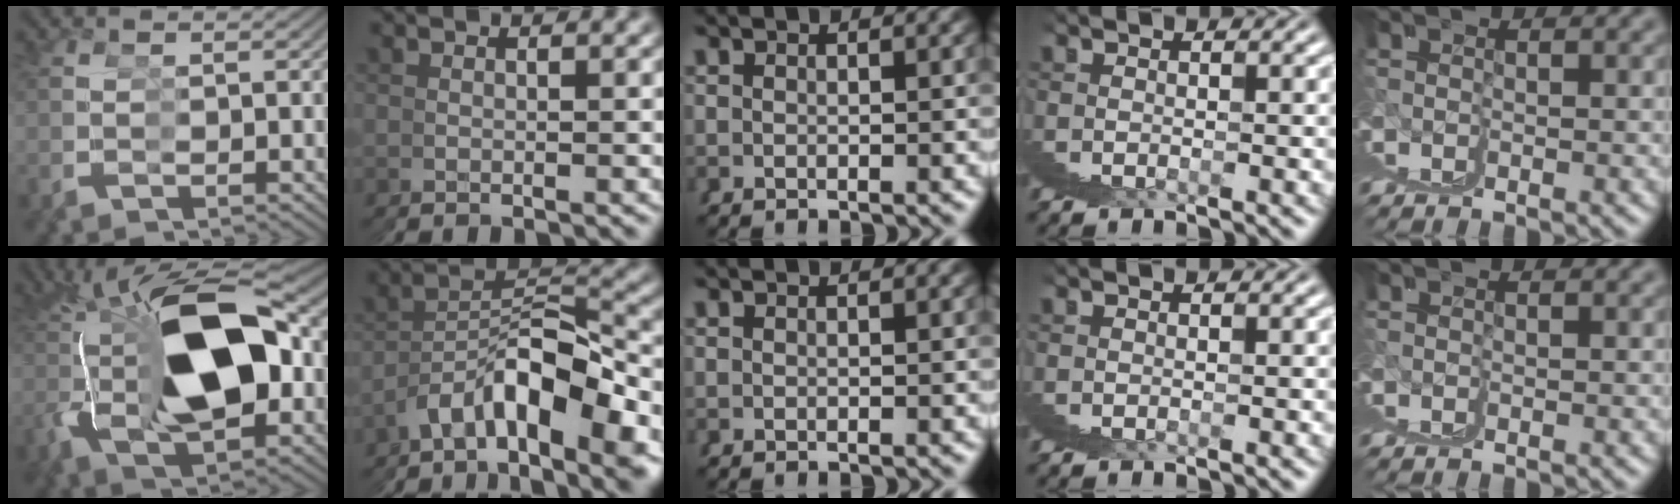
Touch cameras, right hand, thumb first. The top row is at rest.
{"thumb": {"total": 21.1, "force": [-0.8, 11.5, 17.7], "torque": [-0.301, -0.026, 0.000]}, "index": {"total": 8.8, "force": [-2.3, 4.8, 7.1], "torque": [-0.120, -0.020, -0.029]}}